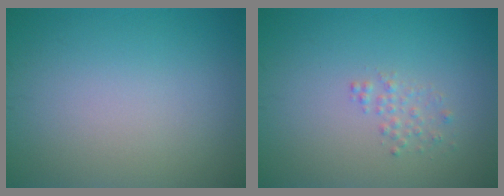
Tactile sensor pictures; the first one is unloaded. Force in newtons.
{"total": 1.1, "press": 1.1, "slide": 0.0}